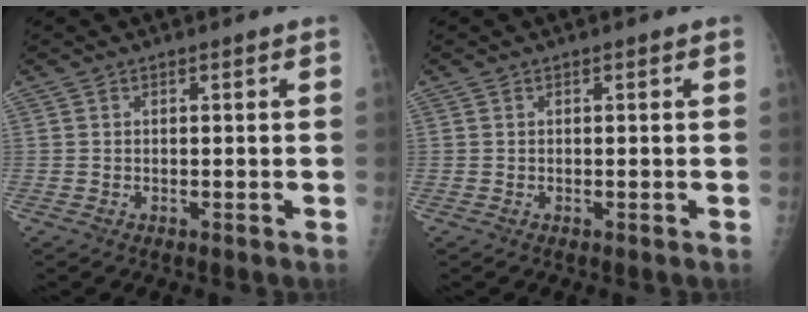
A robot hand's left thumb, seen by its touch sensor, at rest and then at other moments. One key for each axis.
{"total": 0.0}